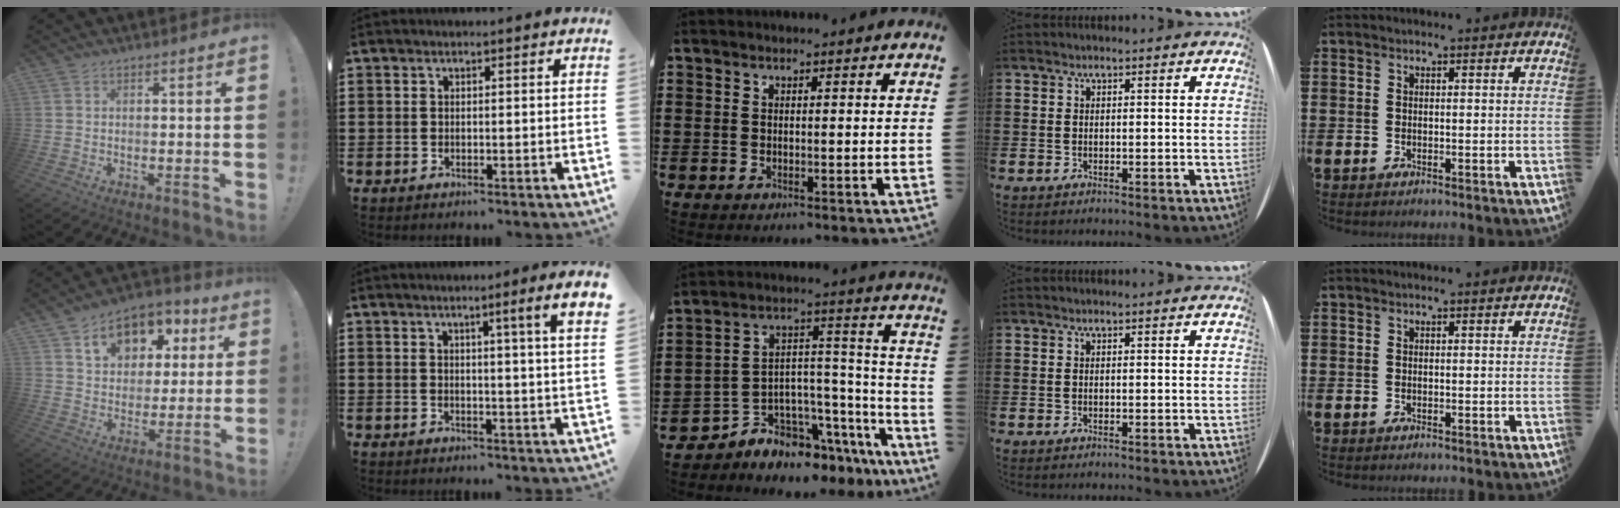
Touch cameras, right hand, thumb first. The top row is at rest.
{"thumb": {"total": 13.6, "force": [6.1, 10.0, 6.8], "torque": [-0.093, -0.026, 0.114]}, "index": {"total": 4.6, "force": [2.3, -1.1, 3.8], "torque": [-0.061, -0.013, 0.031]}, "middle": {"total": 5.2, "force": [-4.8, 2.1, -0.4], "torque": [0.001, -0.008, -0.091]}}